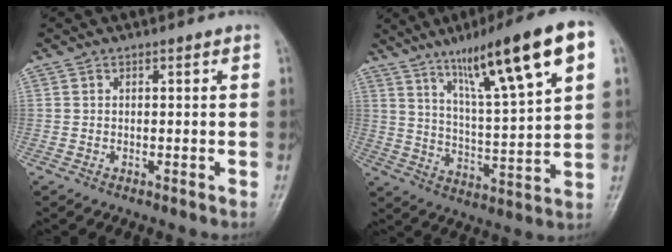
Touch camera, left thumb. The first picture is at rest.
{"total": 19.3, "force": [10.0, 2.8, 16.3], "torque": [-0.244, -0.027, 0.166]}